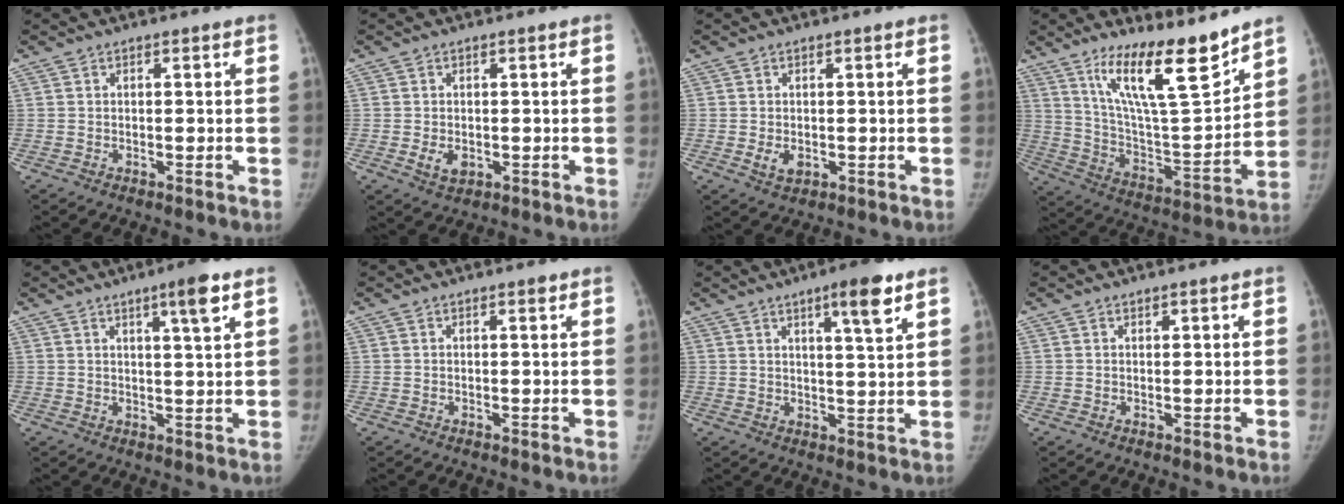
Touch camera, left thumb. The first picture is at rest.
{"total": 3.0, "force": [-0.6, 2.1, 2.1], "torque": [-0.033, -0.004, -0.003]}
{"total": 2.6, "force": [-0.4, 1.8, 1.8], "torque": [-0.029, -0.004, -0.001]}
{"total": 18.4, "force": [13.0, 3.9, 12.5], "torque": [-0.177, -0.088, 0.231]}
{"total": 5.4, "force": [3.0, 0.3, 4.5], "torque": [-0.066, -0.016, 0.047]}
{"total": 0.6, "force": [0.4, 0.2, 0.4], "torque": [-0.006, -0.002, 0.005]}
{"total": 7.3, "force": [4.3, 1.0, 5.8], "torque": [-0.082, -0.025, 0.065]}
{"total": 0.6, "force": [0.4, 0.3, 0.2], "torque": [0.001, -0.002, 0.006]}